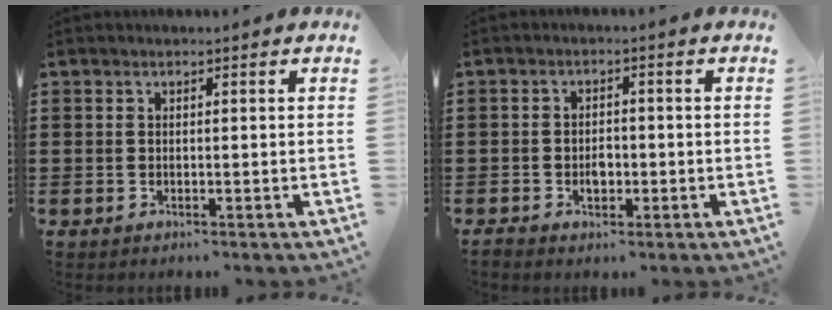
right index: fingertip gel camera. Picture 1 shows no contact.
{"total": 2.4, "force": [-0.7, 1.6, 1.6], "torque": [-0.033, 0.003, -0.013]}